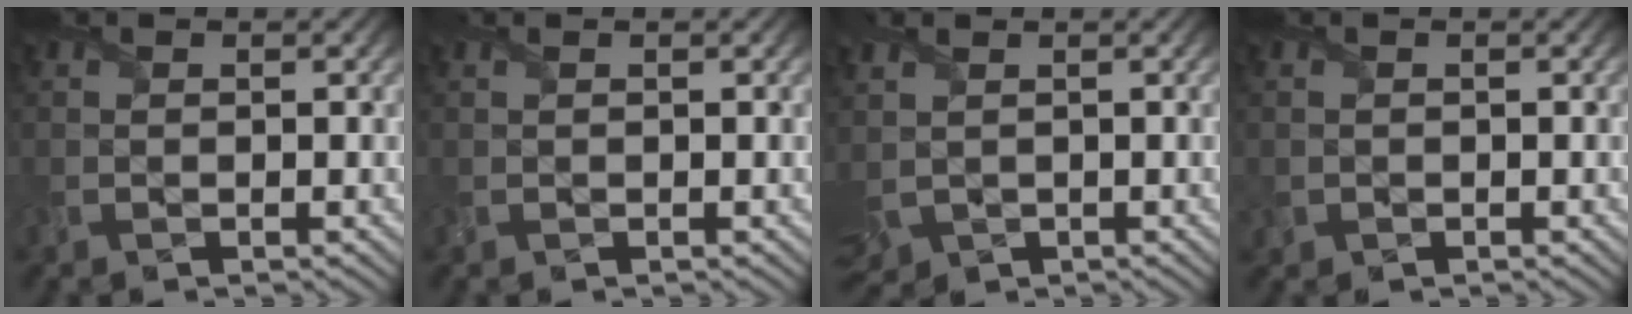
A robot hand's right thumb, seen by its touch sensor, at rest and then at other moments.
{"total": 0.5, "force": [0.2, 0.1, 0.5], "torque": [-0.014, 0.006, 0.003]}
{"total": 4.5, "force": [0.6, 3.3, 3.0], "torque": [-0.112, -0.008, 0.015]}
{"total": 0.9, "force": [-0.2, 0.9, 0.1], "torque": [0.000, -0.009, -0.006]}